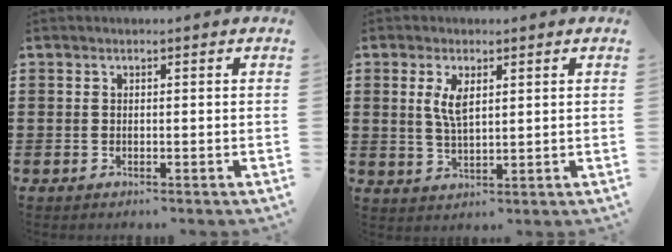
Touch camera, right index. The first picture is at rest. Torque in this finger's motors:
{"motor_torque": [0.45, -0.41, 0.15, 0.11]}